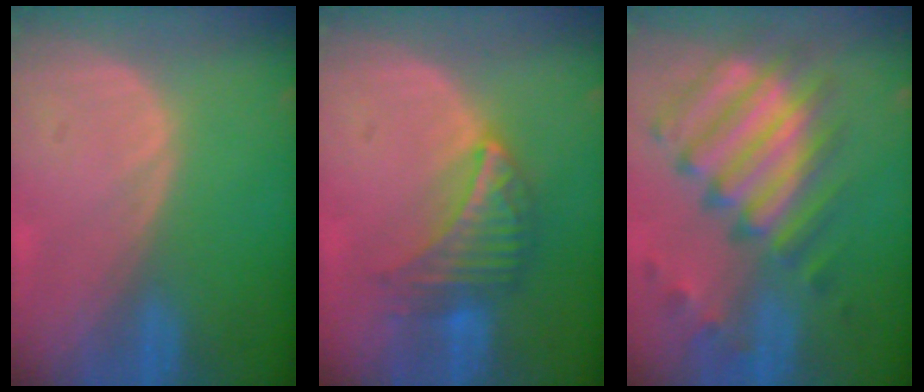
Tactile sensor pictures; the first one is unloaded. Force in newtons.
{"total": 6.4, "press": 6.3, "slide": 1.1}
{"total": 11.9, "press": 10.4, "slide": 5.7}